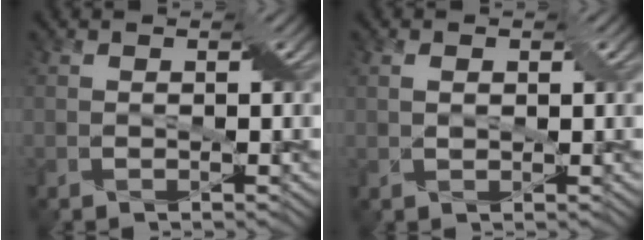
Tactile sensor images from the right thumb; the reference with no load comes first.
{"total": 1.5, "force": [0.6, 0.8, 1.0], "torque": [-0.021, 0.001, 0.012]}